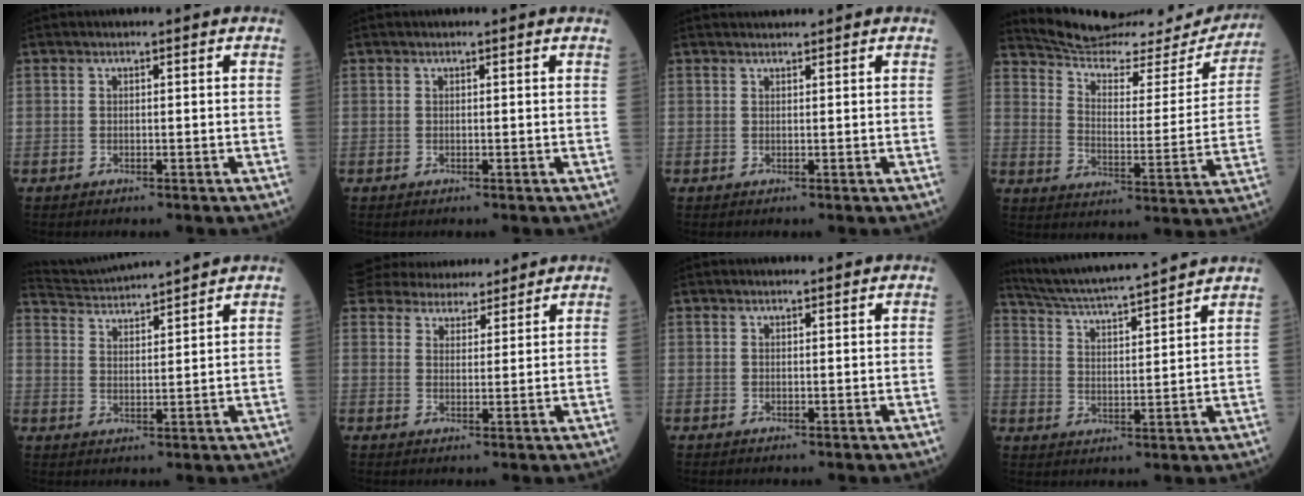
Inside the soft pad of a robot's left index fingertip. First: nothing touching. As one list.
[{"total": 0.7, "force": [0.7, -0.1, 0.3], "torque": [-0.010, 0.000, 0.008]}, {"total": 1.5, "force": [1.5, -0.2, 0.2], "torque": [-0.002, 0.015, 0.029]}, {"total": 22.7, "force": [21.8, 3.7, 5.1], "torque": [-0.079, -0.057, 0.288]}, {"total": 9.3, "force": [9.0, -1.2, 2.0], "torque": [-0.051, 0.019, 0.154]}, {"total": 10.6, "force": [9.9, 3.1, 2.2], "torque": [-0.040, 0.026, 0.155]}, {"total": 1.0, "force": [1.0, 0.3, 0.2], "torque": [-0.007, 0.009, 0.014]}, {"total": 15.0, "force": [13.9, -0.6, 5.6], "torque": [-0.110, 0.009, 0.219]}]